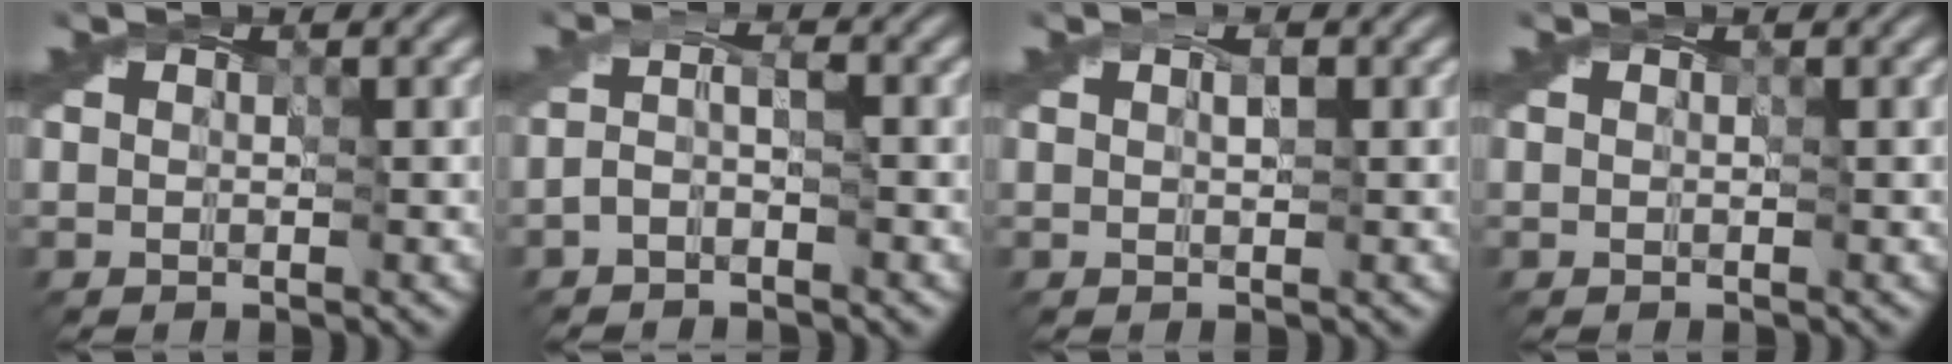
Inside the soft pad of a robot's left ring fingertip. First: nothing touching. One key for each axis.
{"total": 1.4, "fx": -0.8, "fy": 0.4, "fz": 1.0, "tx": -0.025, "ty": 0.007, "tz": -0.025}
{"total": 0.8, "fx": 0.2, "fy": 0.3, "fz": 0.7, "tx": -0.011, "ty": 0.003, "tz": 0.004}
{"total": 0.0}